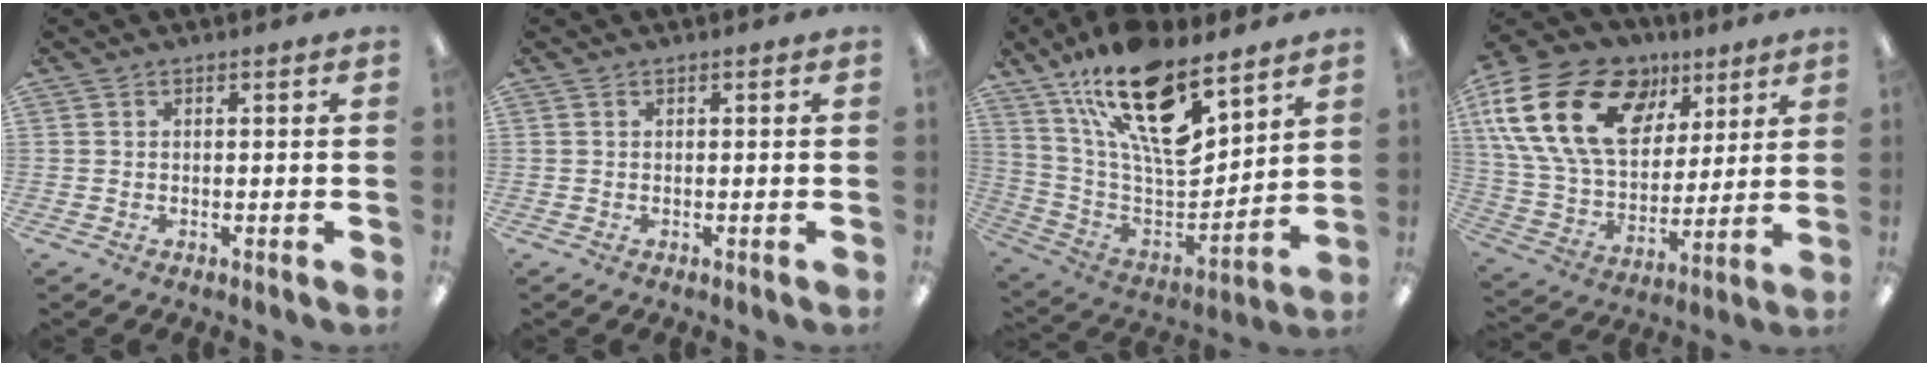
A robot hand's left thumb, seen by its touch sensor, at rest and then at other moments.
{"total": 0.0}
{"total": 22.3, "force": [14.1, 8.6, 15.1], "torque": [-0.262, -0.090, 0.244]}
{"total": 24.6, "force": [10.4, 16.3, 15.2], "torque": [-0.301, -0.037, 0.182]}